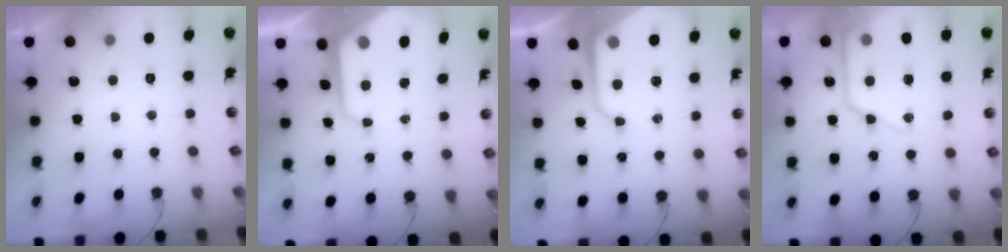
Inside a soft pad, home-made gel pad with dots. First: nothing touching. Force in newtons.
{"total": 12.7, "press": 12.7, "slide": 1.0}
{"total": 13.5, "press": 13.4, "slide": 1.3}
{"total": 16.4, "press": 16.3, "slide": 1.5}